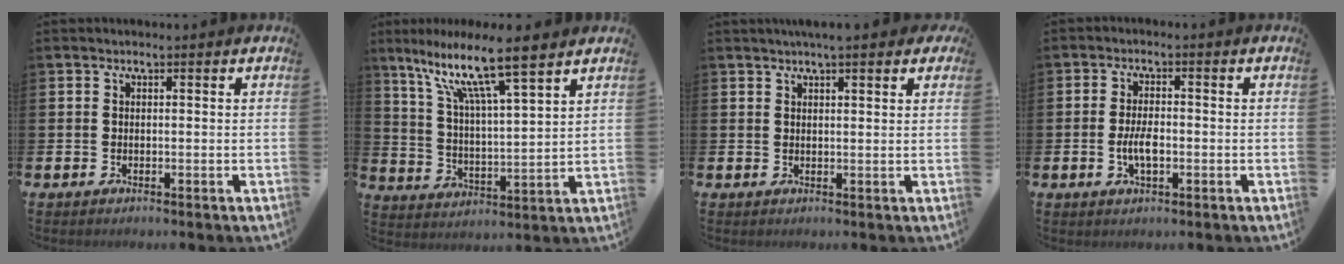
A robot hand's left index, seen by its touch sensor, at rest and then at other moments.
{"total": 10.8, "force": [8.6, 1.1, 6.4], "torque": [-0.151, -0.046, 0.142]}
{"total": 3.1, "force": [2.6, 0.3, 1.7], "torque": [-0.027, -0.004, 0.044]}
{"total": 3.8, "force": [-0.7, 1.6, 3.3], "torque": [-0.067, 0.001, -0.016]}